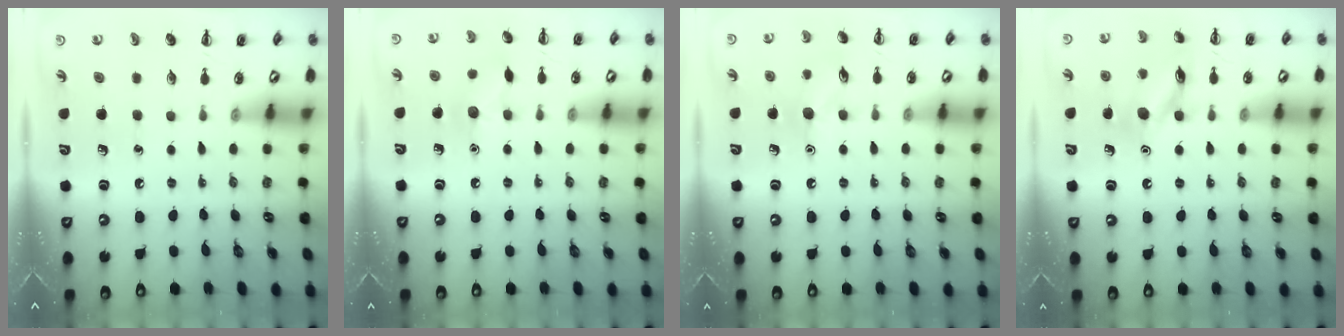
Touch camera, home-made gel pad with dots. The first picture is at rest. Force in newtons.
{"total": 7.8, "press": 7.7, "slide": 1.3}
{"total": 8.2, "press": 8.1, "slide": 1.2}
{"total": 12.1, "press": 12.0, "slide": 0.6}